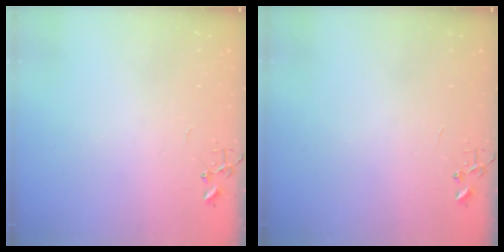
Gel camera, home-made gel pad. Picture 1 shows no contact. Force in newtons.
{"total": 0.0}